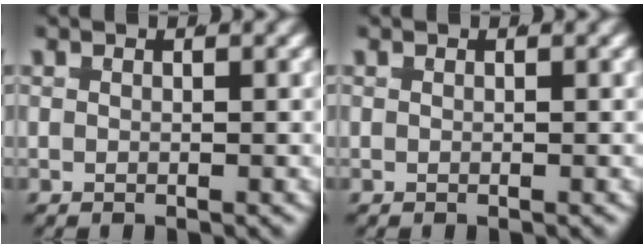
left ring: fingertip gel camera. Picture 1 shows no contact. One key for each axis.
{"total": 0.0}